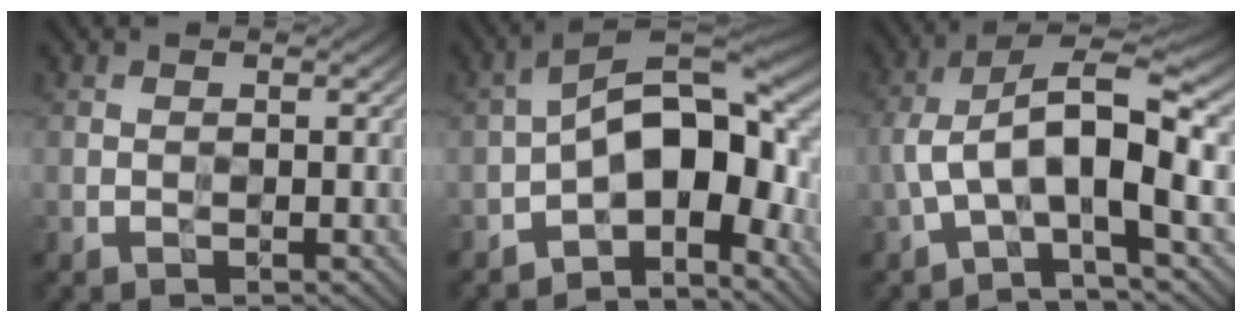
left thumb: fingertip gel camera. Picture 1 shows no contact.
{"total": 11.5, "force": [-3.7, 5.2, 9.6], "torque": [-0.142, 0.009, -0.076]}
{"total": 9.3, "force": [-1.8, 3.0, 8.6], "torque": [-0.172, 0.013, -0.041]}